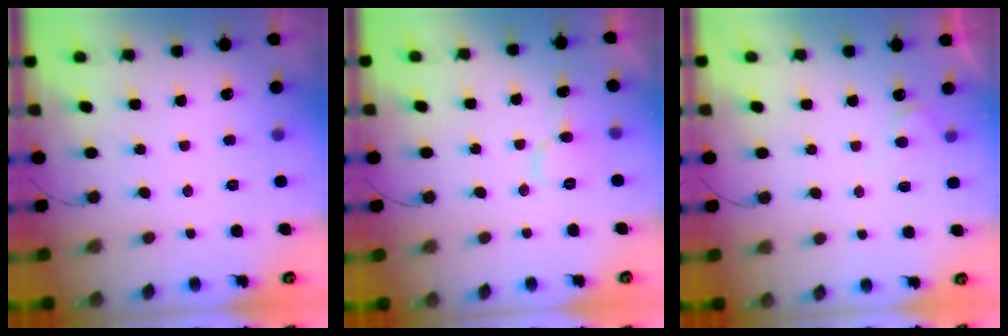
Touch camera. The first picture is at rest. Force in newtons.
{"total": 7.4, "press": 7.4, "slide": 0.5}
{"total": 4.4, "press": 4.4, "slide": 0.3}